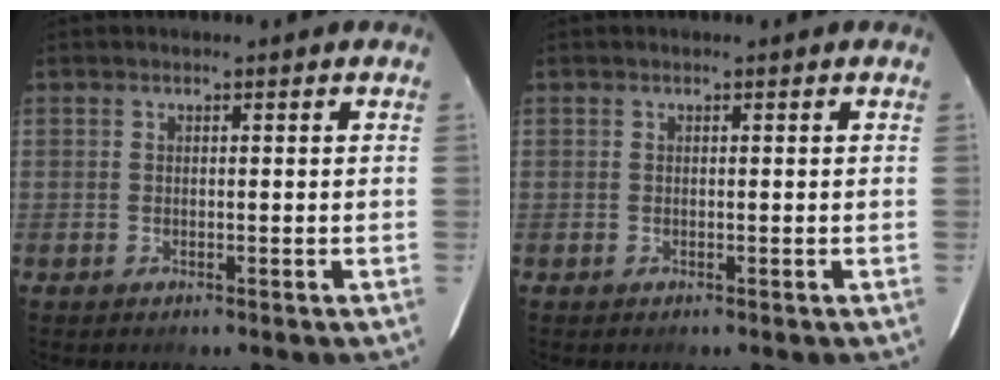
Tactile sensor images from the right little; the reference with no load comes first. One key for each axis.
{"total": 0.0}